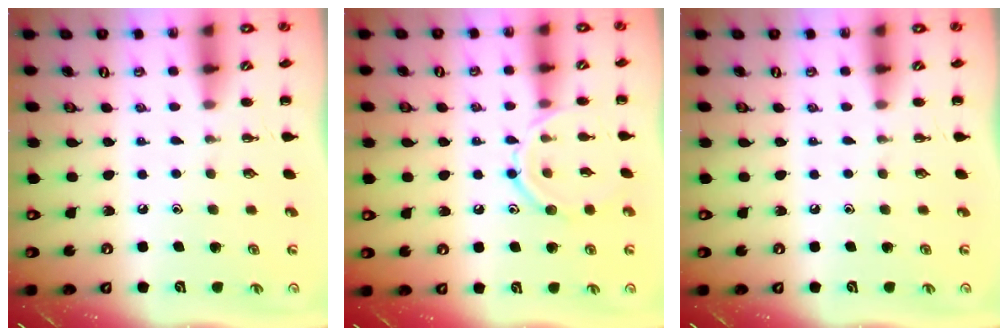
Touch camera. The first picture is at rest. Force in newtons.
{"total": 9.8, "press": 9.7, "slide": 0.8}
{"total": 0.0}